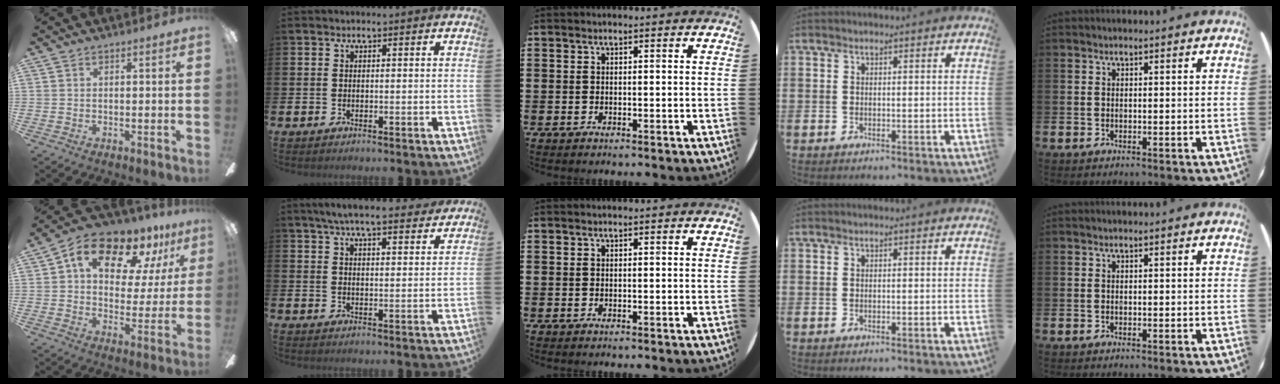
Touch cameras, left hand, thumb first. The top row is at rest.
{"thumb": {"total": 15.5, "force": [9.6, 8.2, 8.9], "torque": [-0.148, -0.046, 0.167]}, "index": {"total": 6.4, "force": [6.0, 0.8, 2.2], "torque": [-0.050, -0.023, 0.106]}}